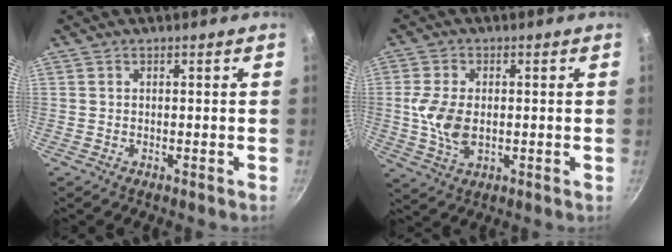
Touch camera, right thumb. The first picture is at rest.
{"total": 7.9, "force": [-0.2, 4.8, 6.3], "torque": [-0.129, -0.001, -0.003]}